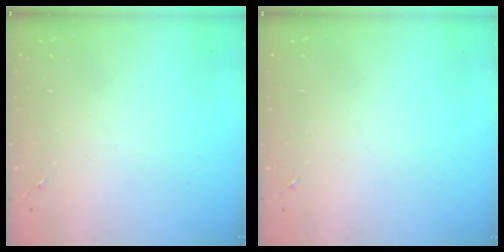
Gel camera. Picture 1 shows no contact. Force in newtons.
{"total": 0.0}